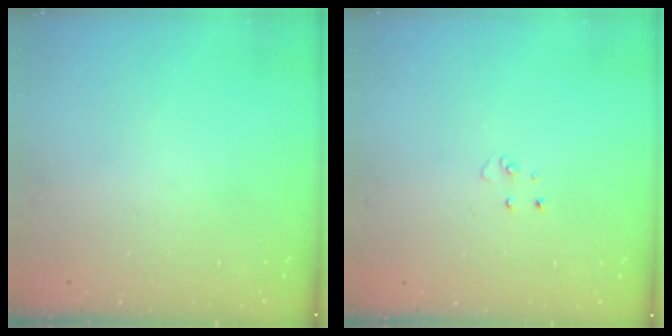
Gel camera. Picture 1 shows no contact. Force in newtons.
{"total": 2.9, "press": 2.9, "slide": 0.2}